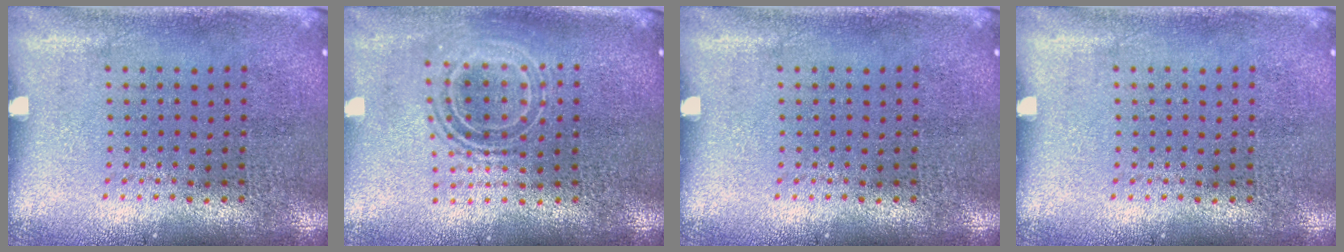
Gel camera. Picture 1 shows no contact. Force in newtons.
{"total": 1.7, "press": 1.2, "slide": 1.1}
{"total": 0.0}
{"total": 0.0}